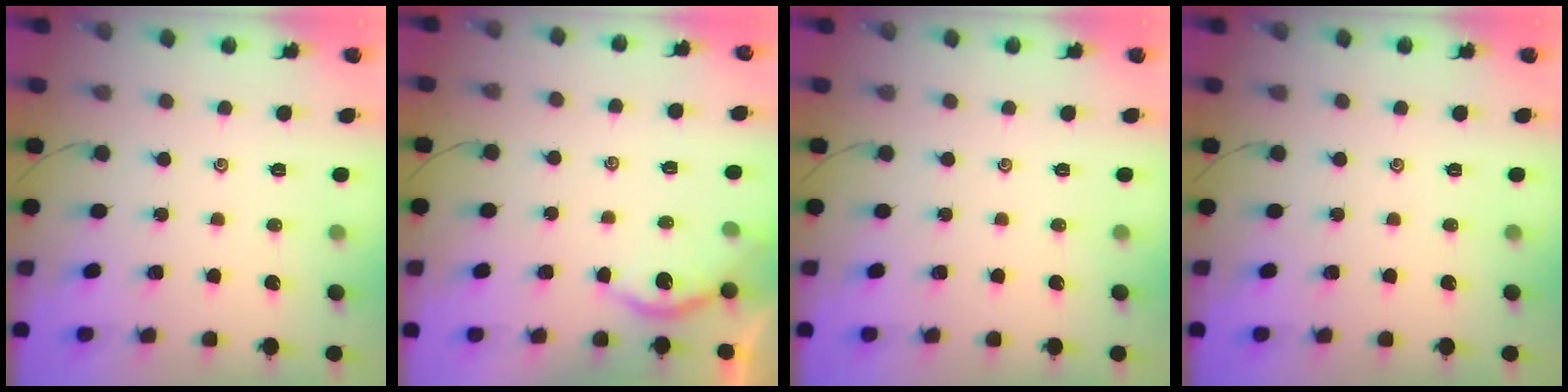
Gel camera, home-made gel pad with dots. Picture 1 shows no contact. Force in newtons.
{"total": 3.9, "press": 3.9, "slide": 0.3}
{"total": 0.0}
{"total": 0.0}